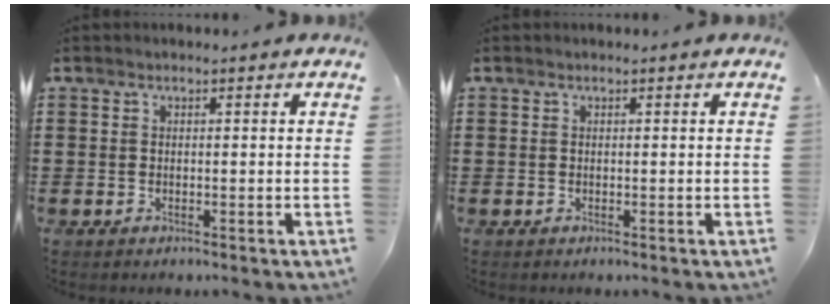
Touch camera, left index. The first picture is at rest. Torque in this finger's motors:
{"motor_torque": [0.00, 0.00, 0.00, 0.00]}